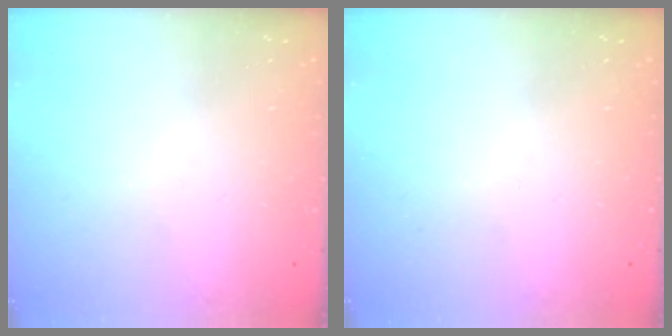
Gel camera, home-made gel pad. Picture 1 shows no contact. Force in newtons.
{"total": 0.0}